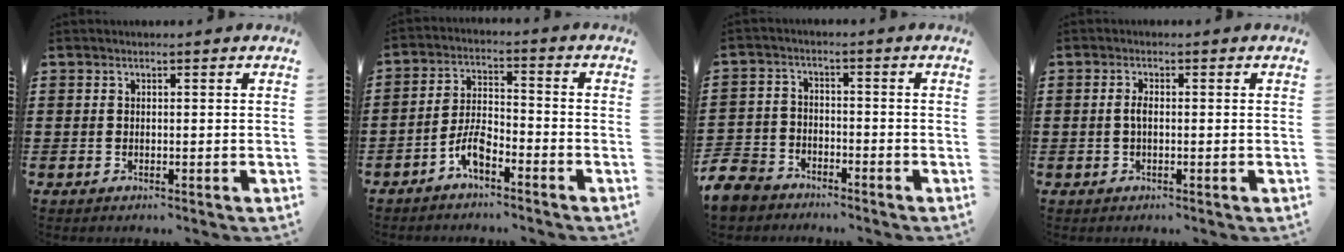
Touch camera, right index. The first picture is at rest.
{"total": 5.3, "force": [-3.6, 2.0, 3.4], "torque": [-0.087, 0.005, -0.076]}
{"total": 5.4, "force": [-5.0, 2.1, 0.8], "torque": [-0.047, 0.002, -0.108]}
{"total": 1.8, "force": [-0.2, 0.6, 1.7], "torque": [-0.039, -0.002, -0.007]}